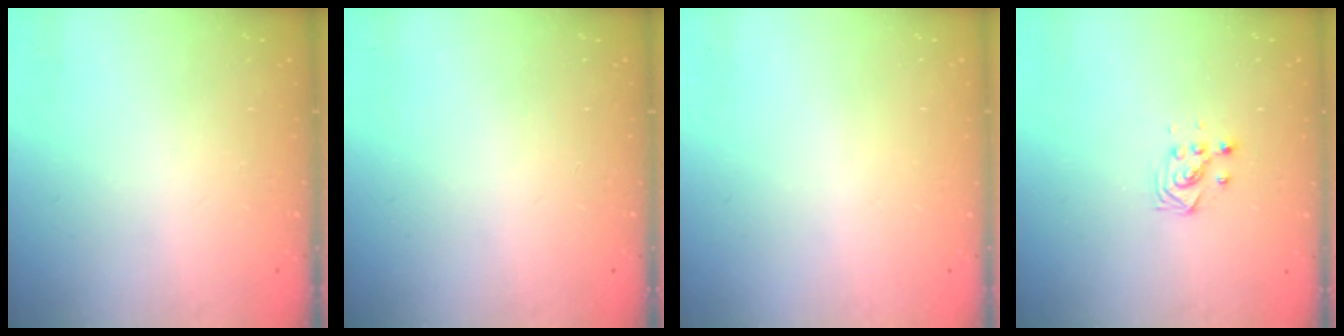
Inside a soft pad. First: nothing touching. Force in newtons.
{"total": 0.0}
{"total": 0.0}
{"total": 2.9, "press": 2.9, "slide": 0.4}